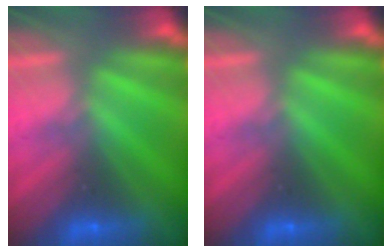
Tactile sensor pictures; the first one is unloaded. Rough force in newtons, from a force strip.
{"total": 0.0}